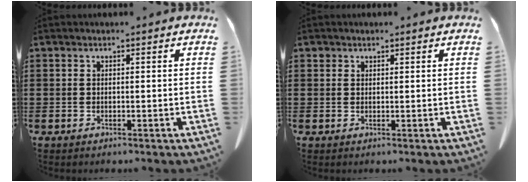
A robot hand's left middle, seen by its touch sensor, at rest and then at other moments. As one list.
[{"total": 0.6, "force": [0.5, 0.3, 0.1], "torque": [-0.004, 0.000, 0.011]}]